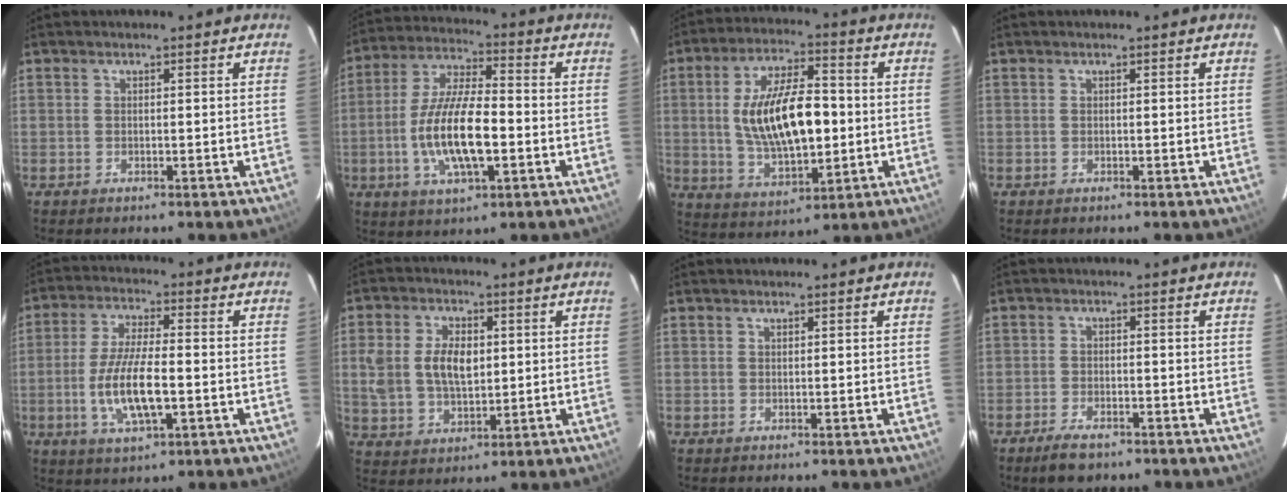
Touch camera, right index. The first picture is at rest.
{"total": 14.5, "force": [-3.3, 4.7, 13.3], "torque": [-0.271, -0.005, -0.059]}
{"total": 16.4, "force": [0.0, 7.1, 14.7], "torque": [-0.273, 0.005, 0.012]}
{"total": 0.0}
{"total": 11.3, "force": [-2.6, 3.5, 10.5], "torque": [-0.211, -0.008, -0.047]}
{"total": 10.1, "force": [1.2, 6.3, 7.8], "torque": [-0.159, 0.011, 0.029]}
{"total": 0.0}
{"total": 4.8, "force": [-3.6, 1.9, 2.5], "torque": [-0.064, -0.004, -0.064]}